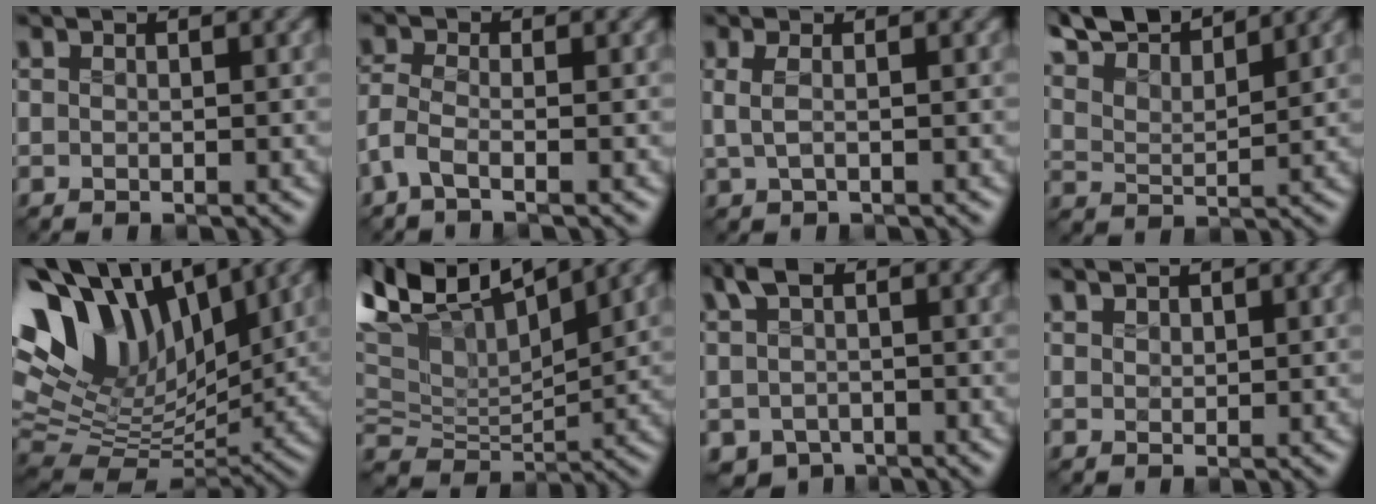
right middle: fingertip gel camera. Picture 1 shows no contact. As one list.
[{"total": 2.4, "force": [-1.5, 0.6, 1.8], "torque": [-0.051, -0.003, -0.045]}, {"total": 1.5, "force": [0.1, 0.4, 1.4], "torque": [-0.035, -0.001, 0.003]}, {"total": 7.0, "force": [6.3, 1.4, 2.8], "torque": [-0.067, 0.018, 0.109]}, {"total": 14.1, "force": [6.8, 7.4, 9.9], "torque": [-0.211, 0.028, 0.122]}, {"total": 11.9, "force": [7.2, 4.9, 8.1], "torque": [-0.165, 0.022, 0.120]}, {"total": 4.1, "force": [-0.4, 3.2, 2.5], "torque": [-0.059, -0.009, -0.010]}, {"total": 1.3, "force": [1.2, 0.6, 0.2], "torque": [-0.014, 0.000, 0.032]}]